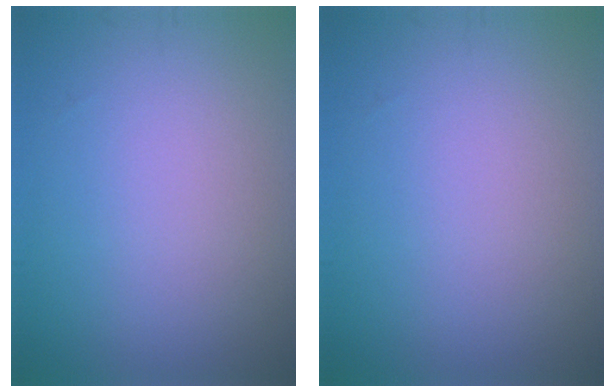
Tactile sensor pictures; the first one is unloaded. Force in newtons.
{"total": 0.0}